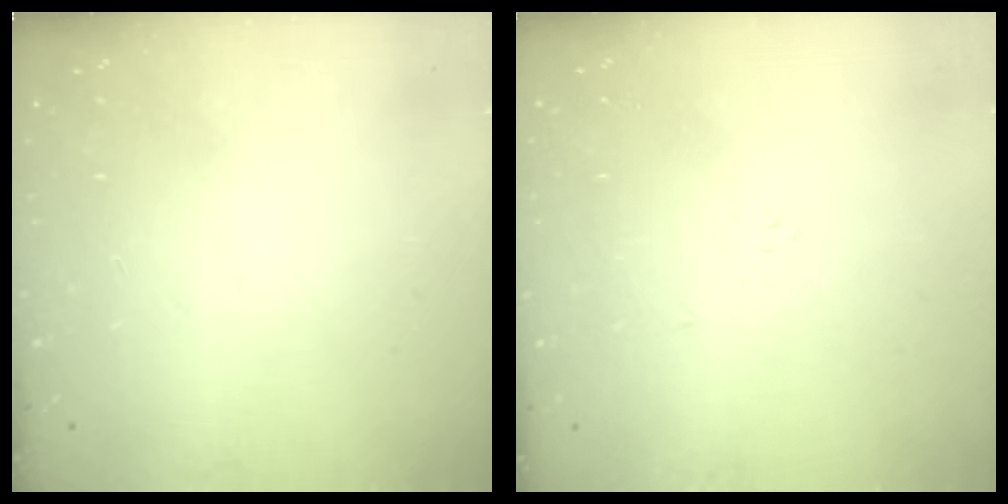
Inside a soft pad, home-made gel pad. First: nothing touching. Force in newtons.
{"total": 4.1, "press": 4.0, "slide": 0.5}